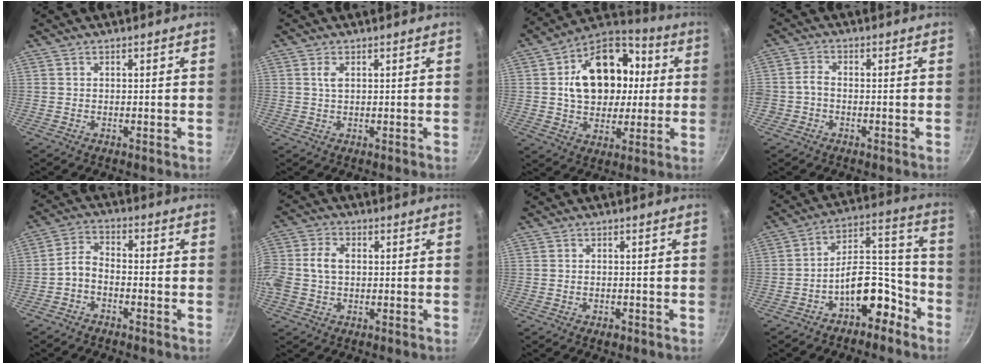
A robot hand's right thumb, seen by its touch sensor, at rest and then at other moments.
{"total": 1.7, "force": [0.6, 0.8, 1.4], "torque": [-0.028, -0.002, 0.012]}
{"total": 20.1, "force": [2.7, 14.7, 13.5], "torque": [-0.177, 0.030, 0.036]}
{"total": 2.7, "force": [-1.1, 2.0, 1.3], "torque": [-0.023, 0.018, -0.025]}
{"total": 4.4, "force": [-2.5, 2.3, 2.7], "torque": [-0.055, 0.038, -0.057]}
{"total": 8.5, "force": [0.1, 6.1, 6.0], "torque": [-0.122, 0.020, -0.010]}
{"total": 1.4, "force": [-0.8, 0.8, 0.8], "torque": [-0.015, 0.002, -0.011]}
{"total": 12.7, "force": [-7.0, 6.7, 8.2], "torque": [-0.077, 0.099, -0.106]}